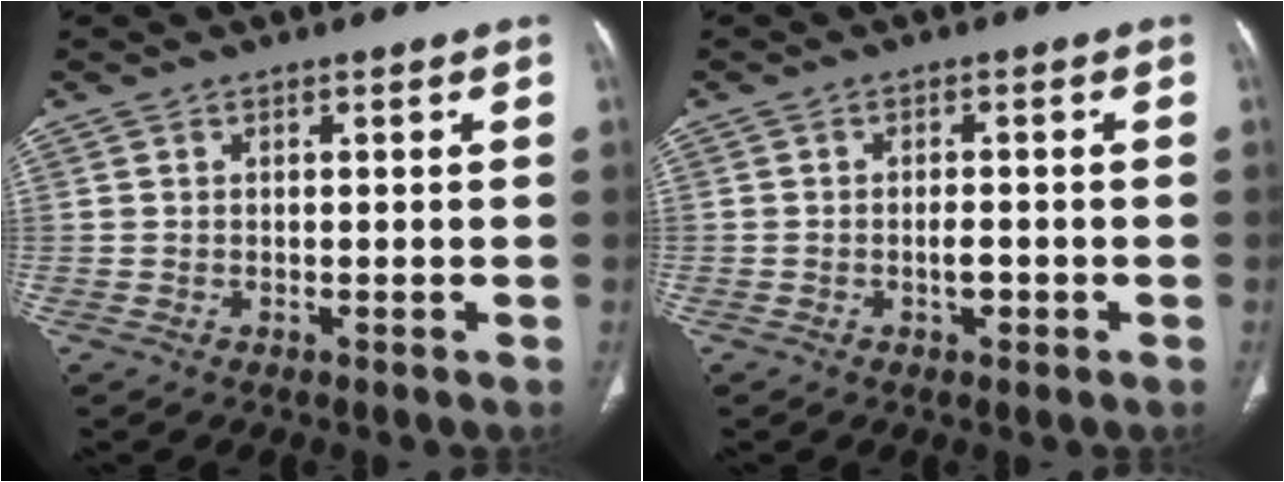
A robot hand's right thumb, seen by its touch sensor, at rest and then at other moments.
{"total": 2.2, "force": [-0.7, 1.2, 1.7], "torque": [-0.023, 0.003, -0.010]}